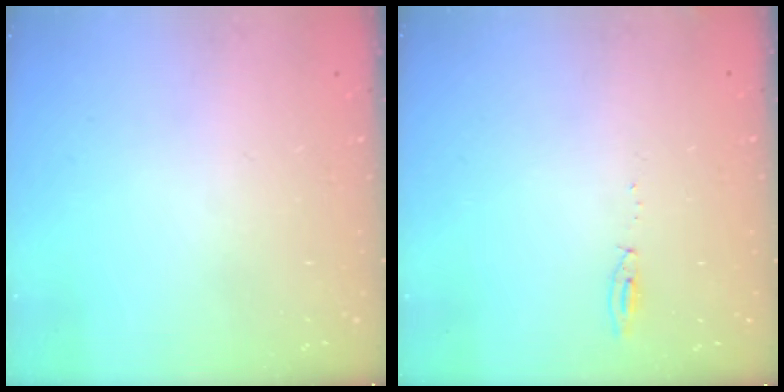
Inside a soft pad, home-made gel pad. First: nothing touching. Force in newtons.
{"total": 4.0, "press": 3.8, "slide": 1.3}